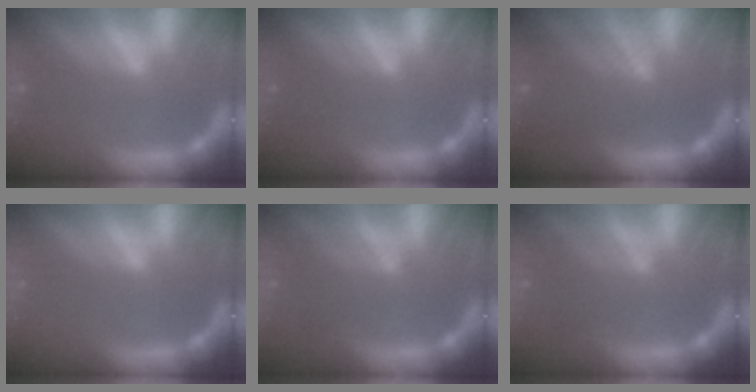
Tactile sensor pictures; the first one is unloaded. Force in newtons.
{"total": 2.0}
{"total": 6.1}
{"total": 0.0}
{"total": 3.0}
{"total": 3.0}